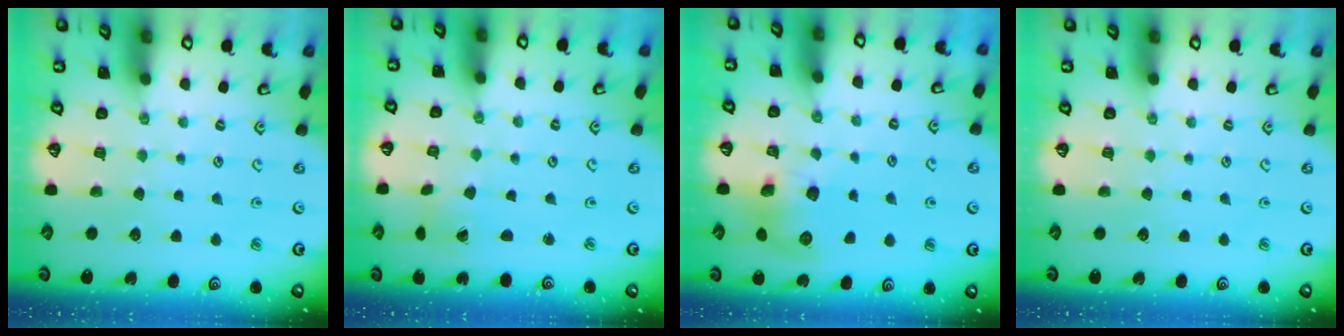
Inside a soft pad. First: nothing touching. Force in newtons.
{"total": 0.7, "press": 0.7, "slide": 0.1}
{"total": 8.2, "press": 8.2, "slide": 0.2}
{"total": 0.0}